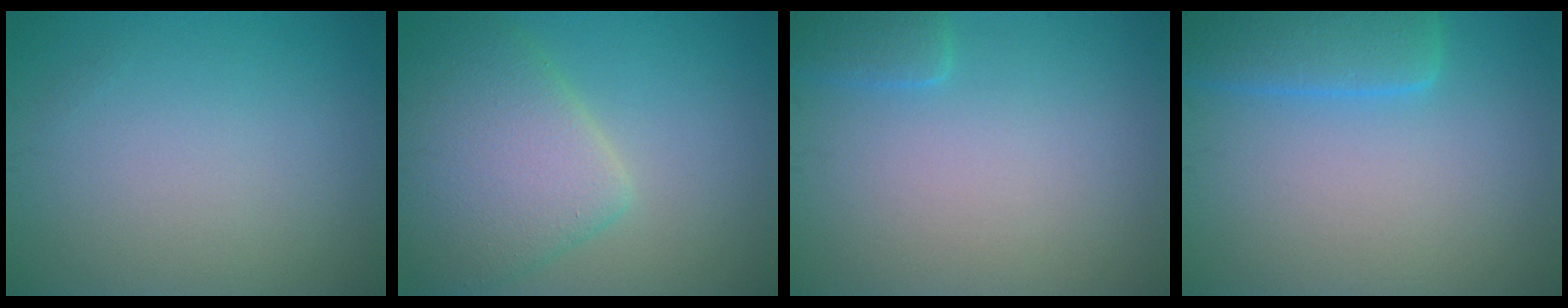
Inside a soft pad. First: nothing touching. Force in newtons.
{"total": 7.1, "press": 7.1, "slide": 0.3}
{"total": 1.7, "press": 1.7, "slide": 0.1}
{"total": 4.4, "press": 4.4, "slide": 0.4}